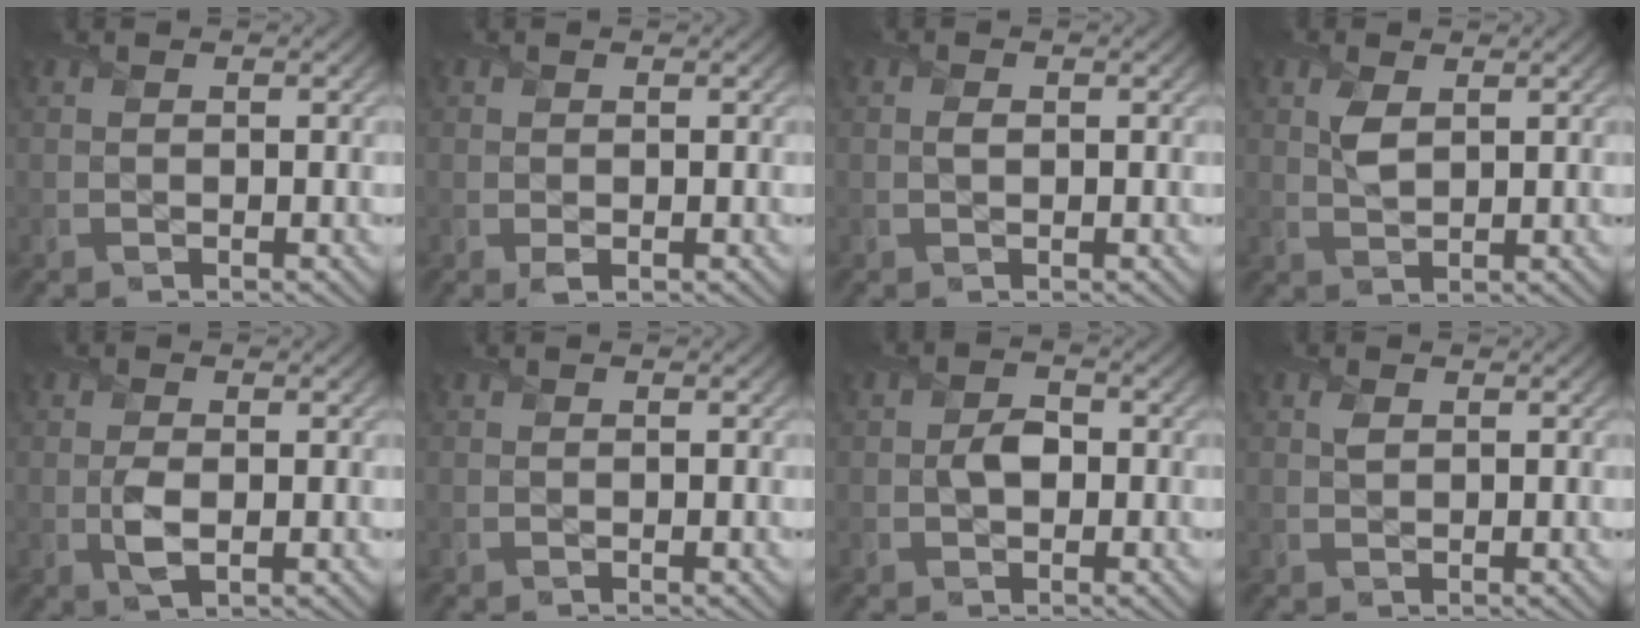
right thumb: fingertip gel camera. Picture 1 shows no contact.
{"total": 1.1, "force": [-0.2, 0.8, 0.8], "torque": [-0.017, -0.008, -0.005]}
{"total": 0.9, "force": [0.1, 0.7, 0.6], "torque": [-0.014, -0.002, 0.000]}
{"total": 2.7, "force": [1.1, 1.4, 2.0], "torque": [-0.050, 0.001, 0.023]}
{"total": 2.7, "force": [-0.2, 1.6, 2.2], "torque": [-0.051, -0.007, -0.002]}
{"total": 0.0}
{"total": 2.8, "force": [-0.2, 2.1, 1.8], "torque": [-0.037, -0.002, -0.009]}
{"total": 1.2, "force": [0.6, 0.8, 0.7], "torque": [-0.020, 0.002, 0.010]}